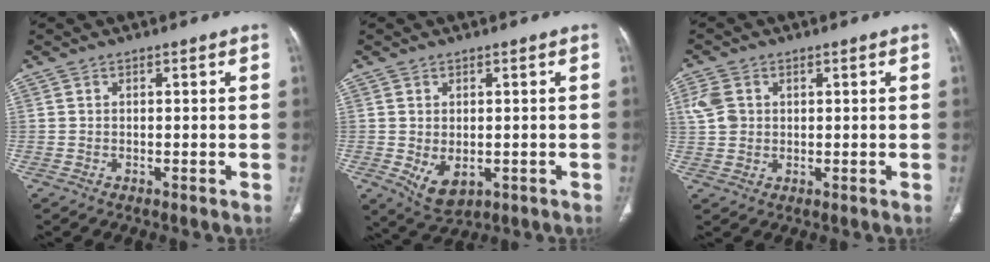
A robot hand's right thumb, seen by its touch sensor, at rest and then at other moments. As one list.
[{"total": 5.6, "force": [-1.0, 3.6, 4.1], "torque": [-0.064, -0.010, 0.001]}, {"total": 4.7, "force": [1.2, 3.7, 2.6], "torque": [-0.052, 0.001, 0.027]}]